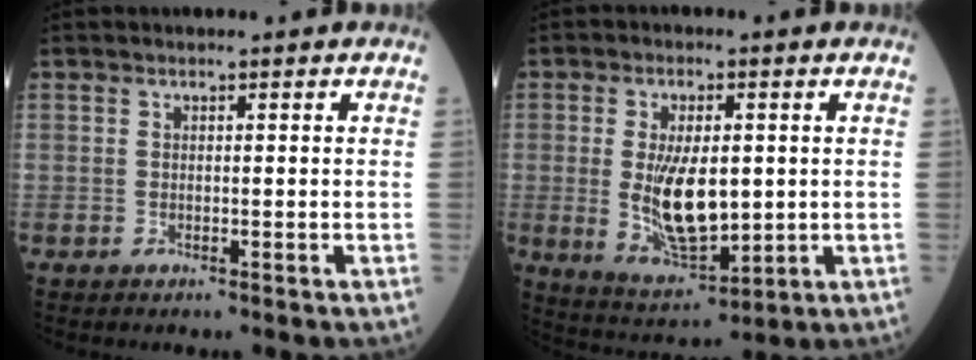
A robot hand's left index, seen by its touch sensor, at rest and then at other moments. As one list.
[{"total": 10.8, "force": [-0.1, 4.4, 9.8], "torque": [-0.190, -0.013, 0.011]}]